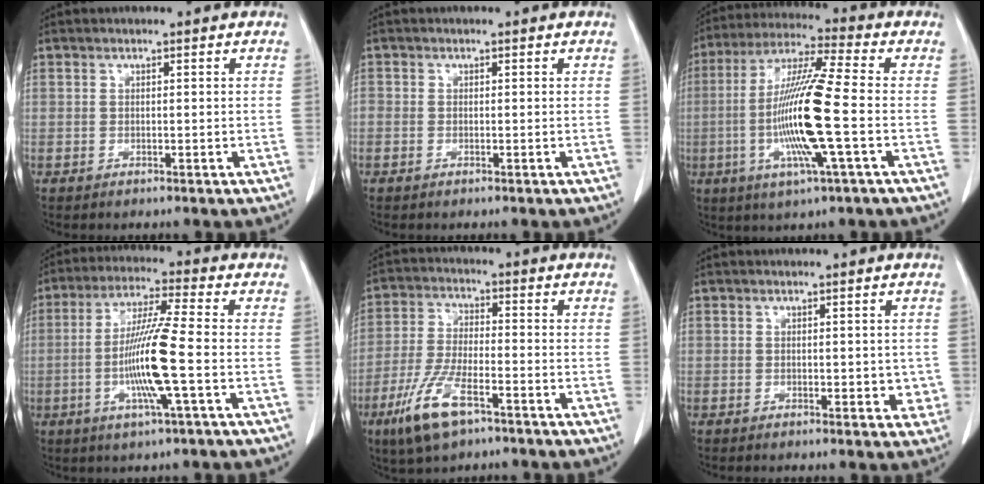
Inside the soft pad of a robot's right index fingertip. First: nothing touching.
{"total": 1.5, "force": [-0.1, 1.4, 0.4], "torque": [-0.005, 0.009, -0.001]}
{"total": 15.3, "force": [-2.7, -0.2, 15.0], "torque": [-0.302, -0.008, -0.062]}
{"total": 11.5, "force": [-2.3, -0.6, 11.2], "torque": [-0.222, -0.009, -0.051]}
{"total": 10.0, "force": [-5.6, 2.7, 7.8], "torque": [-0.168, -0.016, -0.101]}
{"total": 2.9, "force": [0.1, 1.8, 2.3], "torque": [-0.014, -0.002, 0.003]}